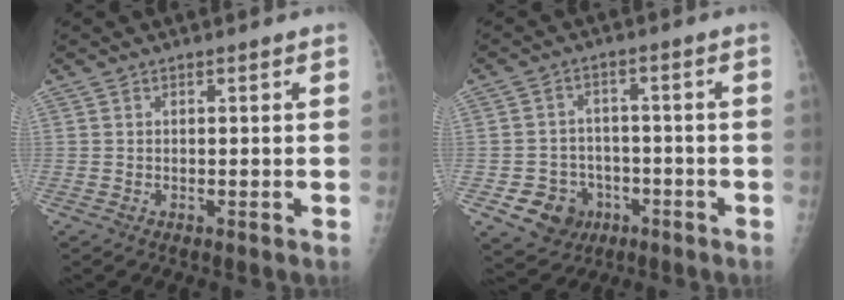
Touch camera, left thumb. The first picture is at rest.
{"total": 8.5, "force": [-3.4, 7.4, 2.5], "torque": [-0.021, 0.023, -0.043]}